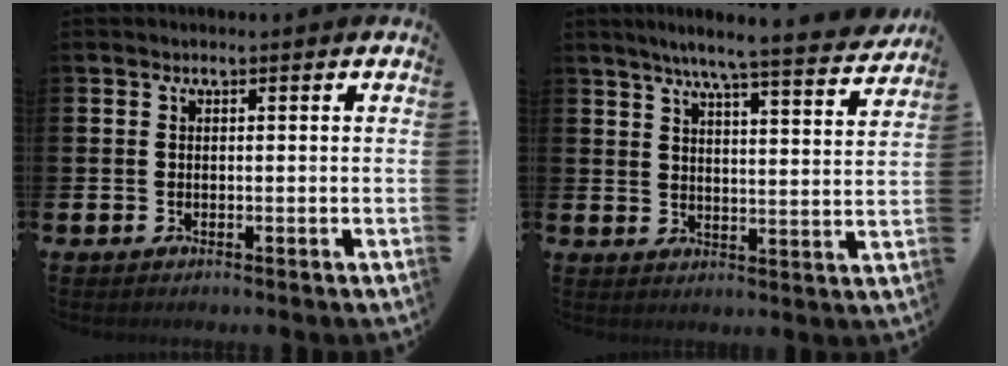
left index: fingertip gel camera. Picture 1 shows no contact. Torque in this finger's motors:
{"motor_torque": [0.95, -1.19, 0.17, 0.20]}